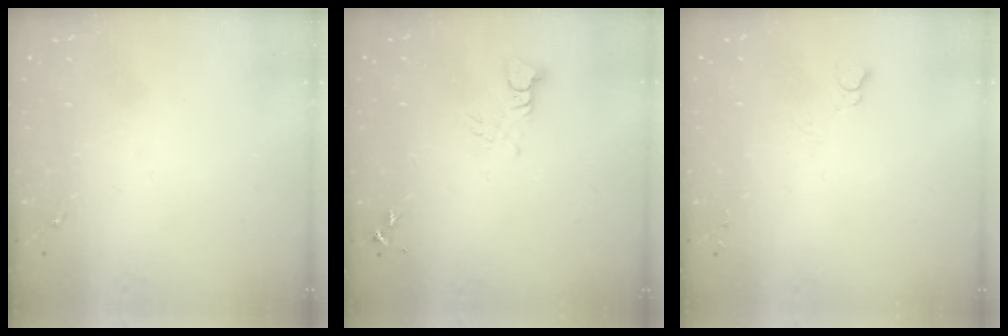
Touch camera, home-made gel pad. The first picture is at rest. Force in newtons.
{"total": 3.5, "press": 3.5, "slide": 0.2}
{"total": 3.8, "press": 3.8, "slide": 0.3}